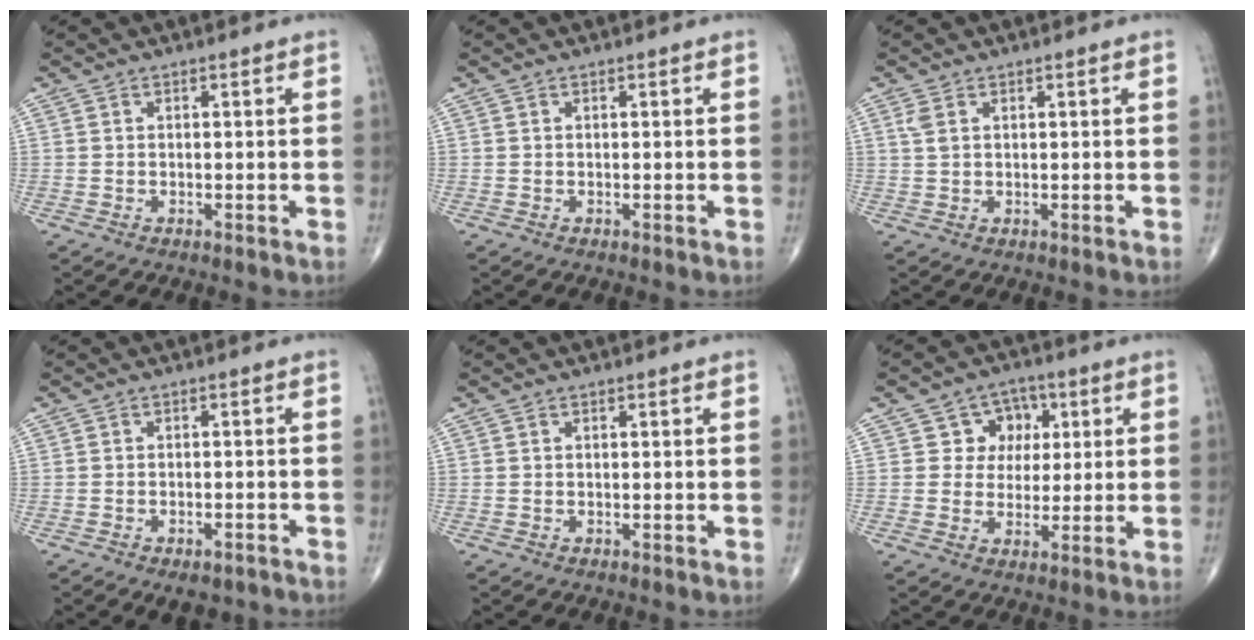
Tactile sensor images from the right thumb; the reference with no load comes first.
{"total": 0.0}
{"total": 1.8, "force": [0.8, 0.8, 1.4], "torque": [-0.034, 0.009, 0.025]}
{"total": 4.1, "force": [-2.8, 2.1, 2.1], "torque": [-0.024, 0.017, -0.034]}
{"total": 0.0}
{"total": 6.9, "force": [2.1, 6.1, 2.4], "torque": [0.007, 0.002, 0.028]}